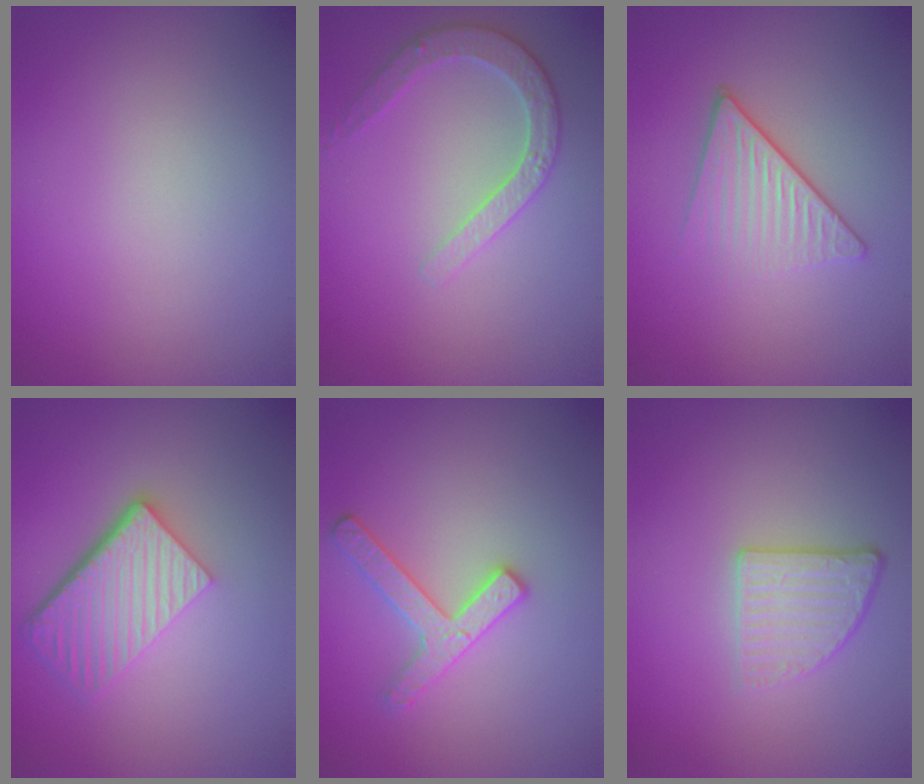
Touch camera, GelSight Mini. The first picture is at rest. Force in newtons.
{"total": 3.0, "press": 3.0, "slide": 0.3}
{"total": 4.2, "press": 2.9, "slide": 3.0}
{"total": 5.9, "press": 4.0, "slide": 4.3}
{"total": 2.6, "press": 2.6, "slide": 0.4}
{"total": 2.8, "press": 2.3, "slide": 1.6}